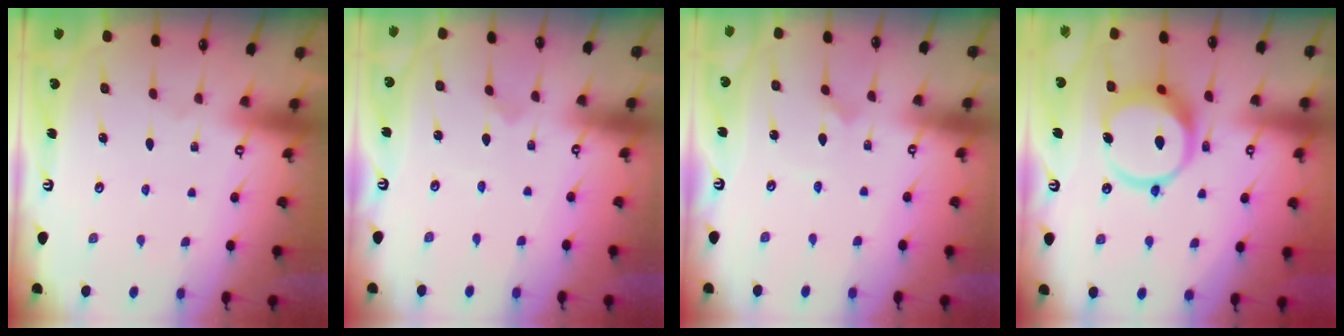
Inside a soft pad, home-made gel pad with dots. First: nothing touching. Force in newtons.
{"total": 0.0}
{"total": 1.1, "press": 1.1, "slide": 0.0}
{"total": 13.4, "press": 13.3, "slide": 1.6}